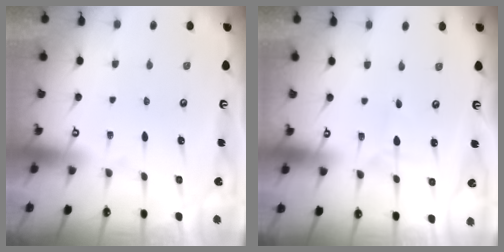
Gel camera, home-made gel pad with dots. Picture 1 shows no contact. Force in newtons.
{"total": 1.1, "press": 1.0, "slide": 0.1}